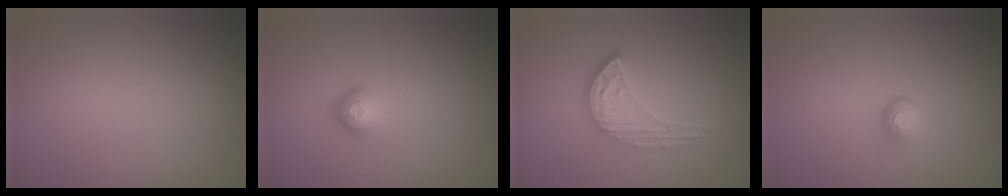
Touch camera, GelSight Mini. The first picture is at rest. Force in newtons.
{"total": 1.9, "press": 1.3, "slide": 1.4}
{"total": 3.3, "press": 2.9, "slide": 1.6}
{"total": 1.7, "press": 1.1, "slide": 1.3}